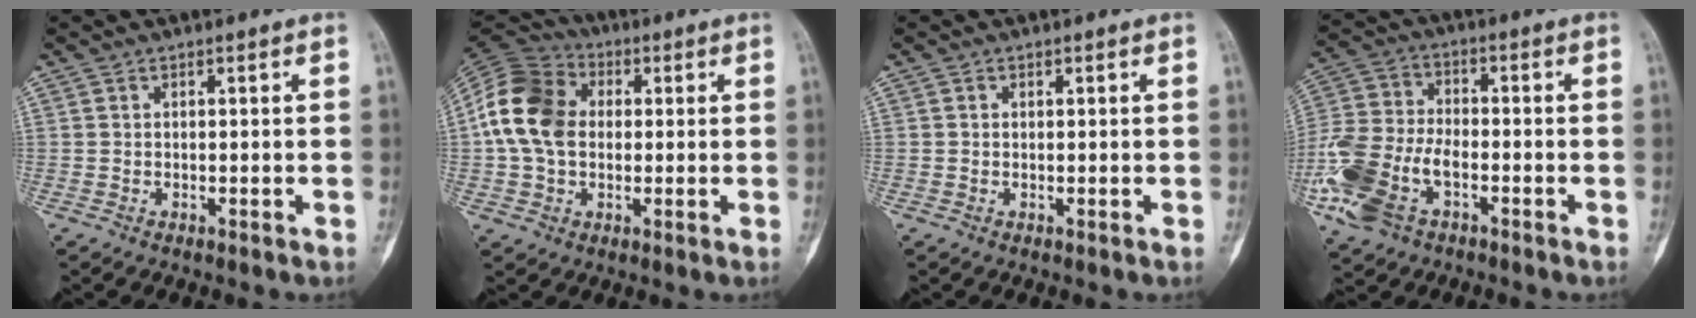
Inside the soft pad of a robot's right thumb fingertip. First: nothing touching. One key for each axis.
{"total": 14.2, "fx": 1.0, "fy": 10.9, "fz": 9.0, "tx": -0.159, "ty": 0.028, "tz": 0.011}
{"total": 0.0}
{"total": 15.5, "fx": -6.1, "fy": 9.2, "fz": 10.9, "tx": -0.245, "ty": 0.019, "tz": -0.118}